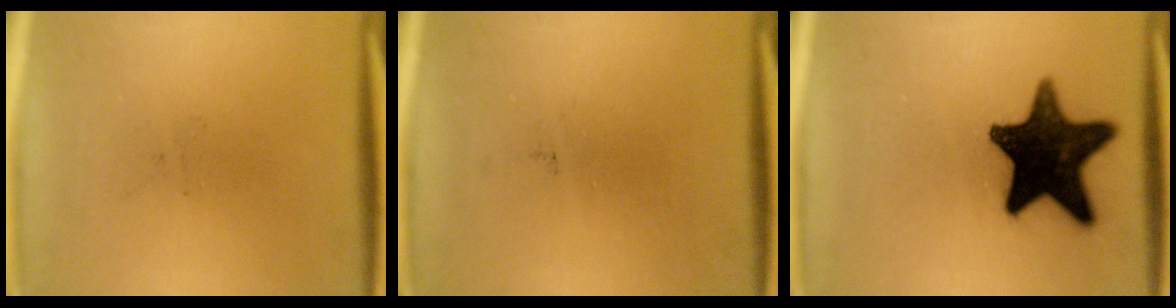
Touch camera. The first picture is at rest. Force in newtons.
{"total": 0.0}
{"total": 17.6}